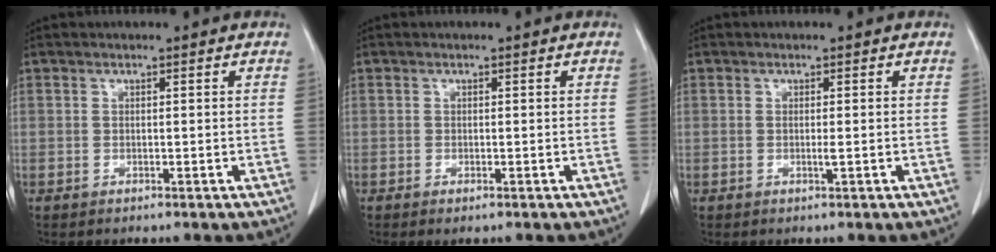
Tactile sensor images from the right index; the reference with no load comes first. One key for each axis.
{"total": 0.9, "fx": -0.6, "fy": 0.2, "fz": 0.7, "tx": -0.011, "ty": -0.003, "tz": -0.007}
{"total": 0.8, "fx": -0.1, "fy": -0.2, "fz": 0.8, "tx": -0.016, "ty": -0.003, "tz": -0.002}